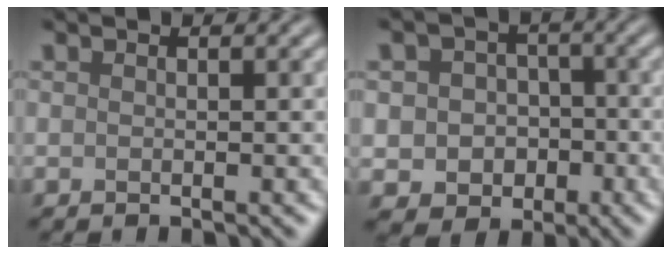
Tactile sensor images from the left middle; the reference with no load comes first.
{"total": 4.6, "force": [-0.7, 4.1, 1.8], "torque": [-0.016, 0.001, -0.023]}